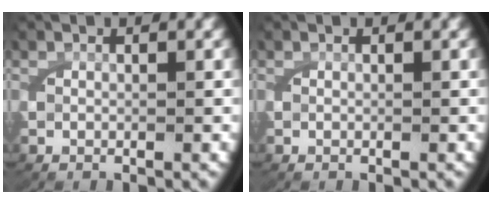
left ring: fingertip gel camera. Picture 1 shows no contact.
{"total": 0.0}